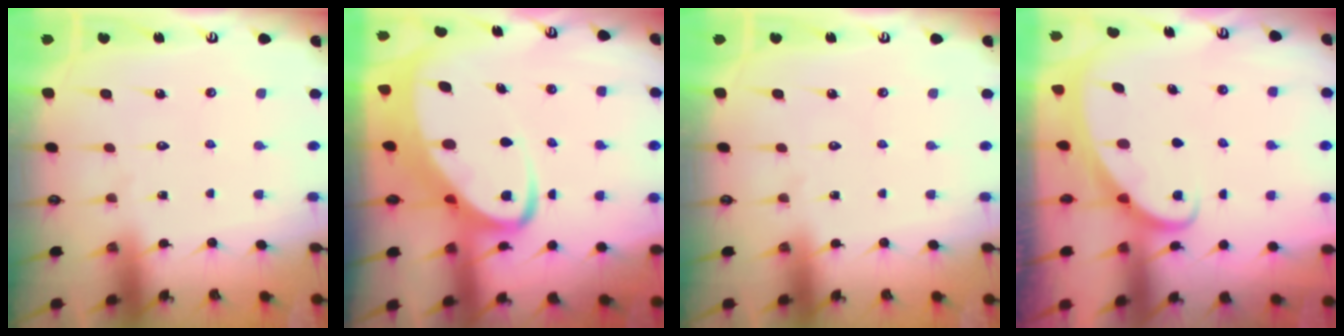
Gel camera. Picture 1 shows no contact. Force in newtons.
{"total": 7.0, "press": 6.9, "slide": 0.9}
{"total": 0.0}
{"total": 1.9, "press": 1.9, "slide": 0.2}